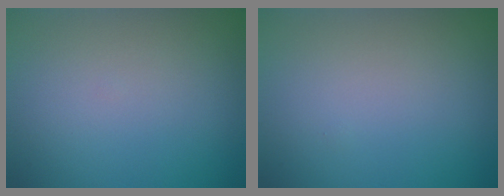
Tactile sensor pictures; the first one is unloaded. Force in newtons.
{"total": 0.0}